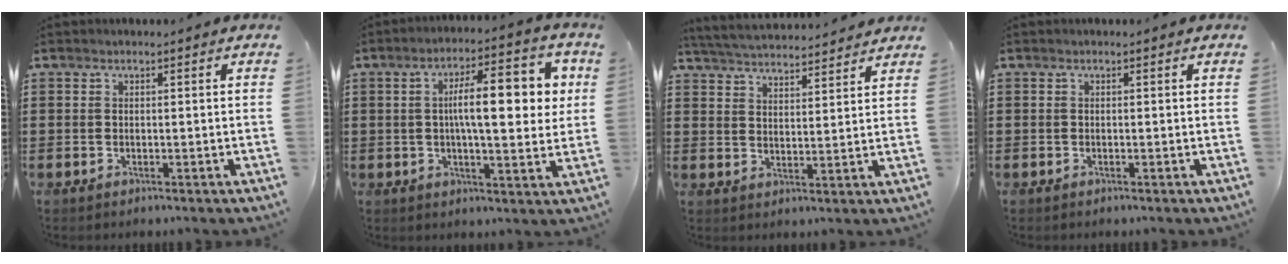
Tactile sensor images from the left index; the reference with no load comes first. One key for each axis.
{"total": 11.7, "fx": 1.9, "fy": 3.6, "fz": 11.0, "tx": -0.172, "ty": 0.004, "tz": 0.022}
{"total": 4.7, "fx": 4.6, "fy": 0.1, "fz": 0.7, "tx": -0.032, "ty": -0.026, "tz": 0.080}
{"total": 0.0}